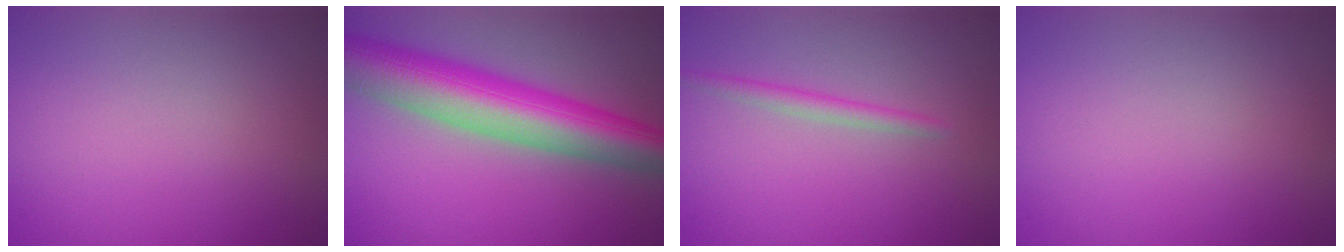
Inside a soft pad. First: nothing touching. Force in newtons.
{"total": 10.7, "press": 10.7, "slide": 0.3}
{"total": 1.6, "press": 1.6, "slide": 0.0}
{"total": 0.0}